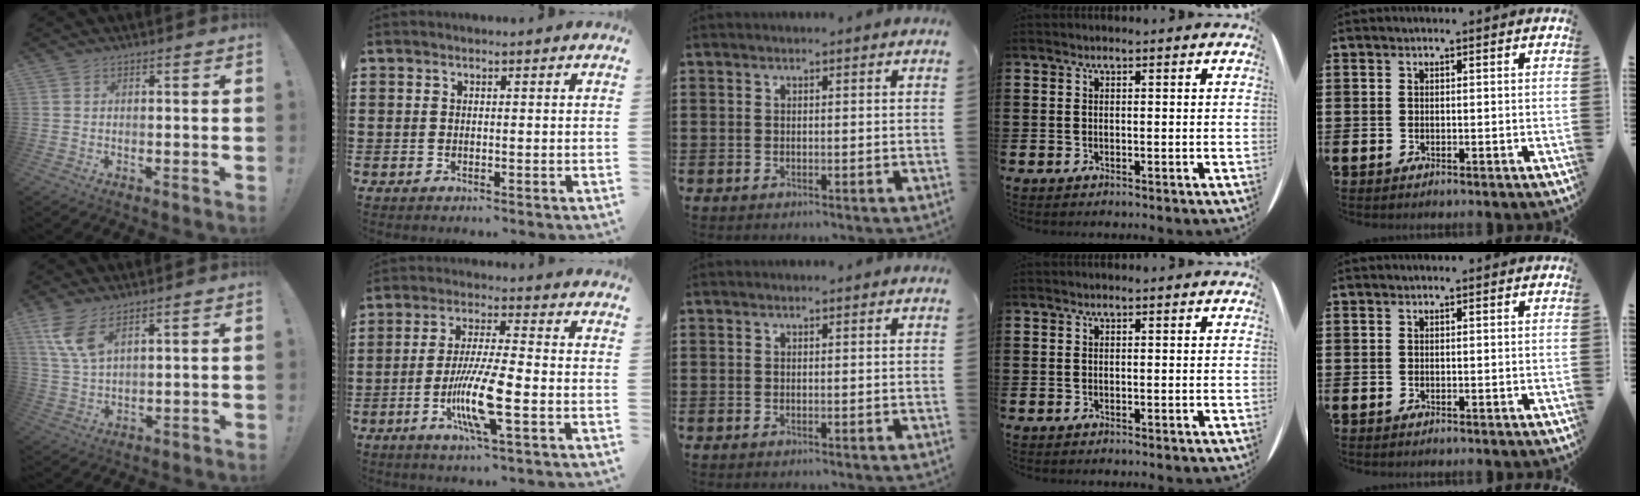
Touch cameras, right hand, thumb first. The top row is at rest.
{"thumb": {"total": 8.3, "force": [5.1, 3.1, 5.8], "torque": [-0.120, -0.018, 0.095]}, "index": {"total": 10.4, "force": [-3.5, 1.6, 9.7], "torque": [-0.197, -0.015, -0.068]}}